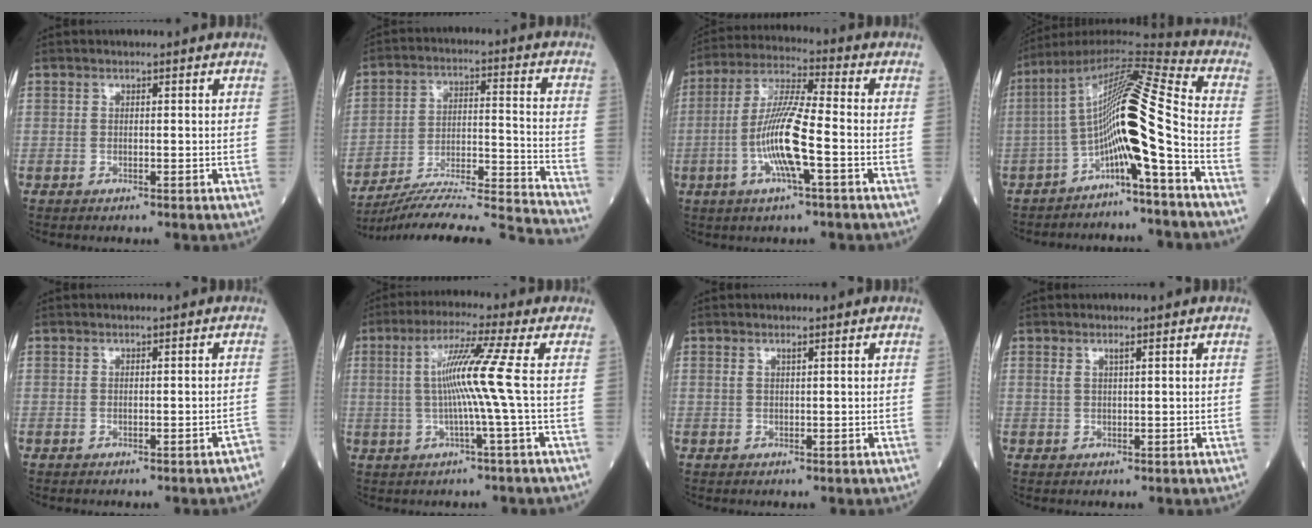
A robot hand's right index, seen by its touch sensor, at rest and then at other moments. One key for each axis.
{"total": 21.3, "fx": -20.4, "fy": -1.7, "fz": 6.1, "tx": -0.080, "ty": -0.006, "tz": -0.307}
{"total": 11.1, "fx": -2.9, "fy": 0.8, "fz": 10.7, "tx": -0.211, "ty": -0.001, "tz": -0.061}
{"total": 14.5, "fx": -4.5, "fy": -0.6, "fz": 13.8, "tx": -0.240, "ty": 0.035, "tz": -0.085}
{"total": 1.5, "fx": -1.3, "fy": 0.2, "fz": 0.8, "tx": -0.003, "ty": 0.001, "tz": -0.014}
{"total": 8.3, "fx": 0.2, "fy": -2.1, "fz": 8.0, "tx": -0.155, "ty": 0.007, "tz": 0.009}
{"total": 0.6, "fx": 0.4, "fy": -0.1, "fz": 0.5, "tx": -0.015, "ty": 0.004, "tz": 0.011}
{"total": 1.0, "fx": 0.6, "fy": -0.1, "fz": 0.8, "tx": -0.022, "ty": 0.004, "tz": 0.014}